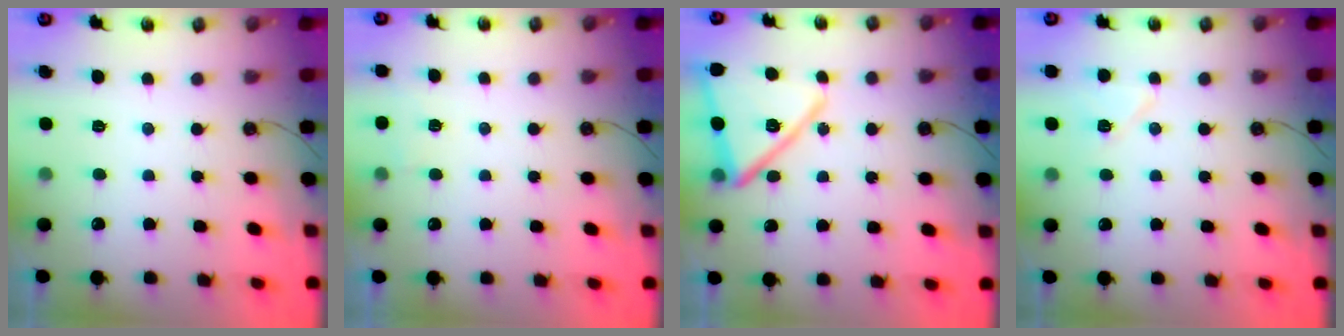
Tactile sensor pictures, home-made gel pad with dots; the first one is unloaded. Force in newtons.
{"total": 2.7, "press": 2.3, "slide": 1.5}
{"total": 16.0, "press": 15.9, "slide": 1.2}
{"total": 6.9, "press": 6.8, "slide": 1.3}